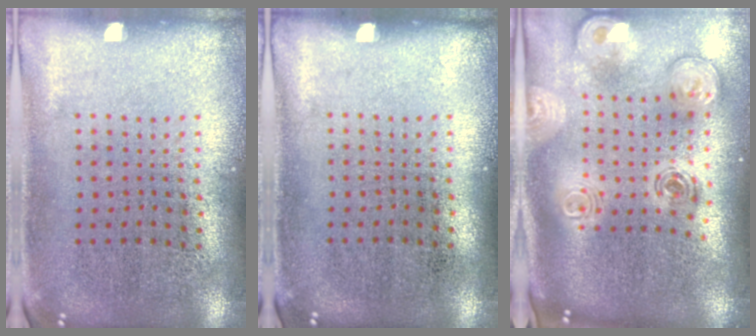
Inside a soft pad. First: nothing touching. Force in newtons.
{"total": 0.0}
{"total": 2.8, "press": 2.0, "slide": 2.0}